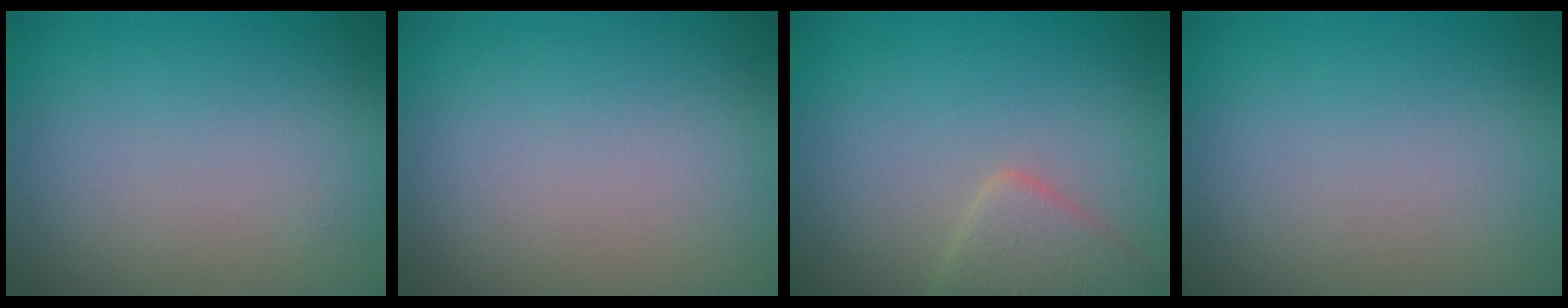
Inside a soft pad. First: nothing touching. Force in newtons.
{"total": 0.0}
{"total": 2.8, "press": 2.8, "slide": 0.2}
{"total": 0.0}